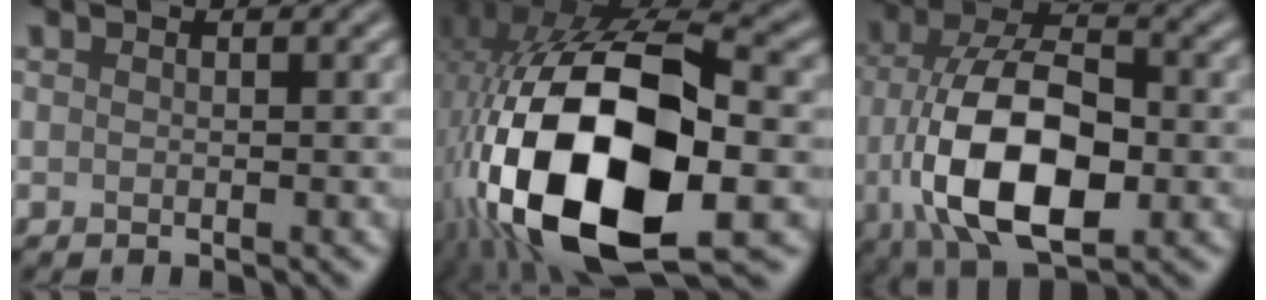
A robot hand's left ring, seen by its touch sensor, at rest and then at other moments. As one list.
[{"total": 19.5, "force": [-4.4, 10.3, 16.0], "torque": [-0.334, -0.039, -0.056]}, {"total": 12.3, "force": [-3.1, 6.4, 10.0], "torque": [-0.188, -0.007, -0.064]}]